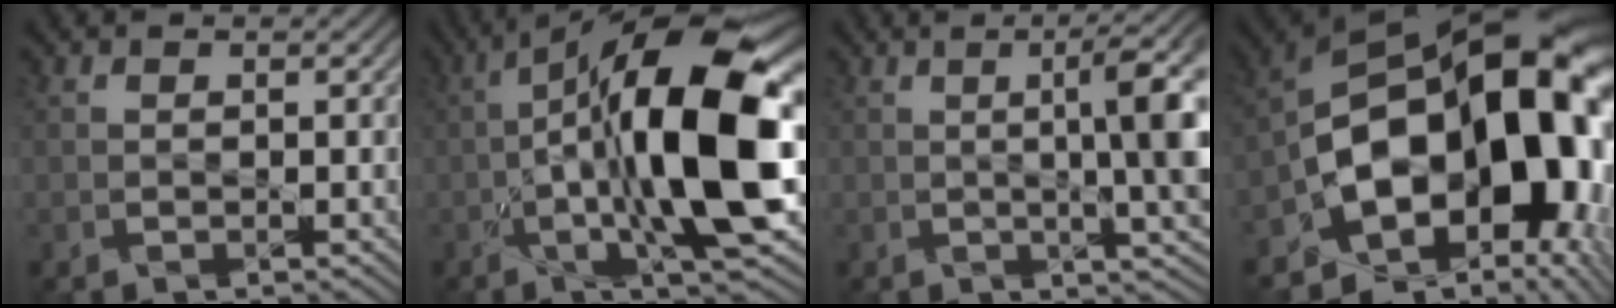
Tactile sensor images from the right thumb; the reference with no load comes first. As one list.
[{"total": 16.5, "force": [-0.9, 5.1, 15.7], "torque": [-0.262, 0.029, -0.024]}, {"total": 9.9, "force": [0.5, 2.3, 9.6], "torque": [-0.106, 0.011, 0.013]}, {"total": 19.6, "force": [-4.3, 12.9, 14.1], "torque": [-0.216, -0.023, -0.051]}]